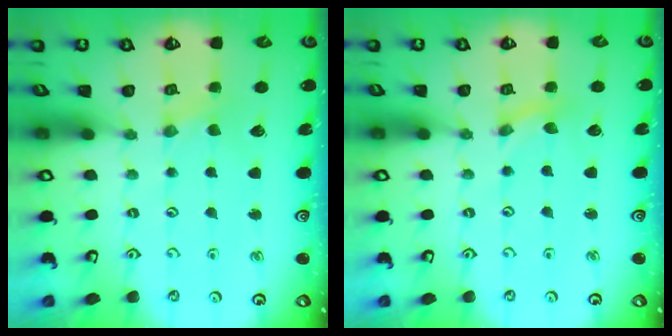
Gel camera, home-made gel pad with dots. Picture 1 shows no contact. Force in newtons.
{"total": 0.0}